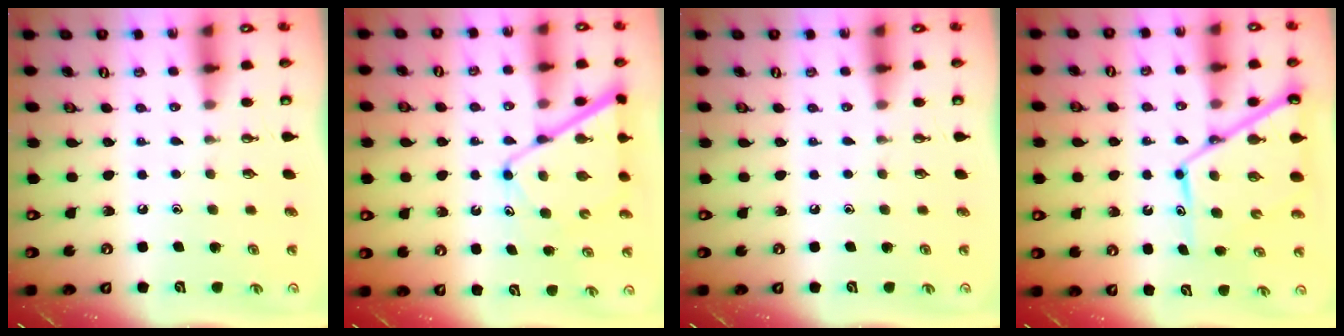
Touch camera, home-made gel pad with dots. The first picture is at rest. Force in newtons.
{"total": 11.5, "press": 11.5, "slide": 1.0}
{"total": 0.0}
{"total": 14.3, "press": 14.2, "slide": 1.4}